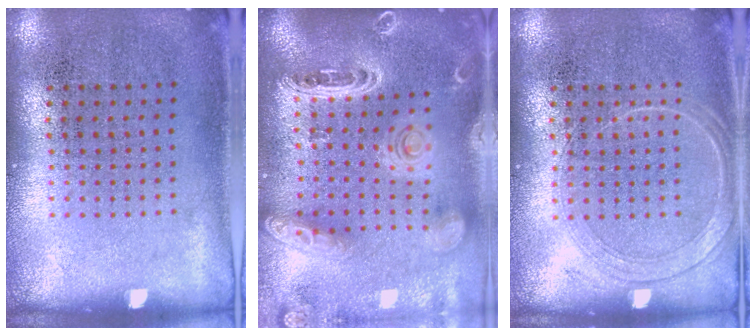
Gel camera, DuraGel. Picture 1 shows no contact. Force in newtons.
{"total": 2.6, "press": 2.3, "slide": 1.1}
{"total": 1.6, "press": 1.6, "slide": 0.2}